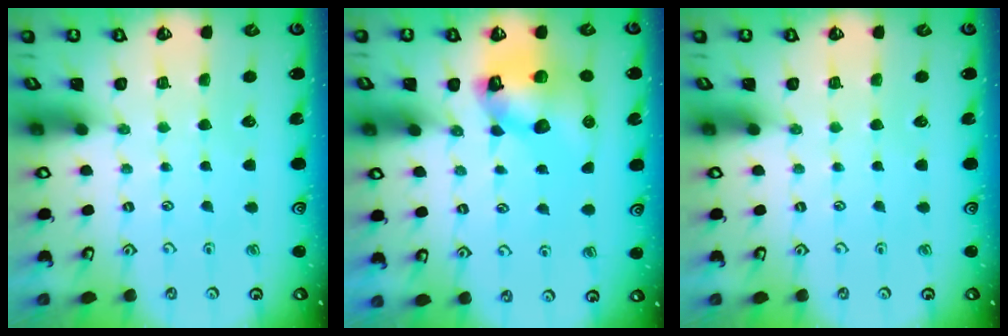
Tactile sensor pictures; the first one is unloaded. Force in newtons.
{"total": 11.2, "press": 11.1, "slide": 1.7}
{"total": 0.0}